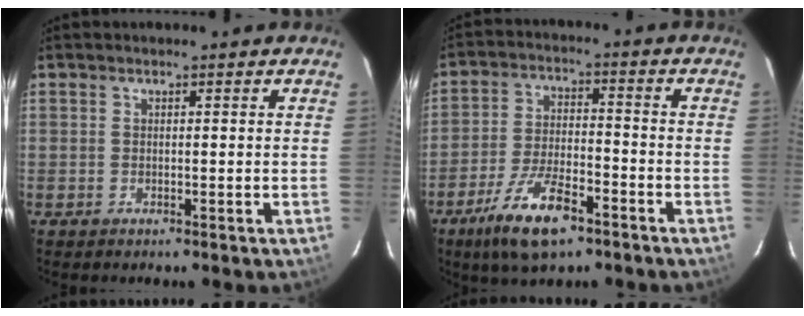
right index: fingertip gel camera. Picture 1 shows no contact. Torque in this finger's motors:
{"motor_torque": [1.14, -0.99, 0.73, 0.15]}